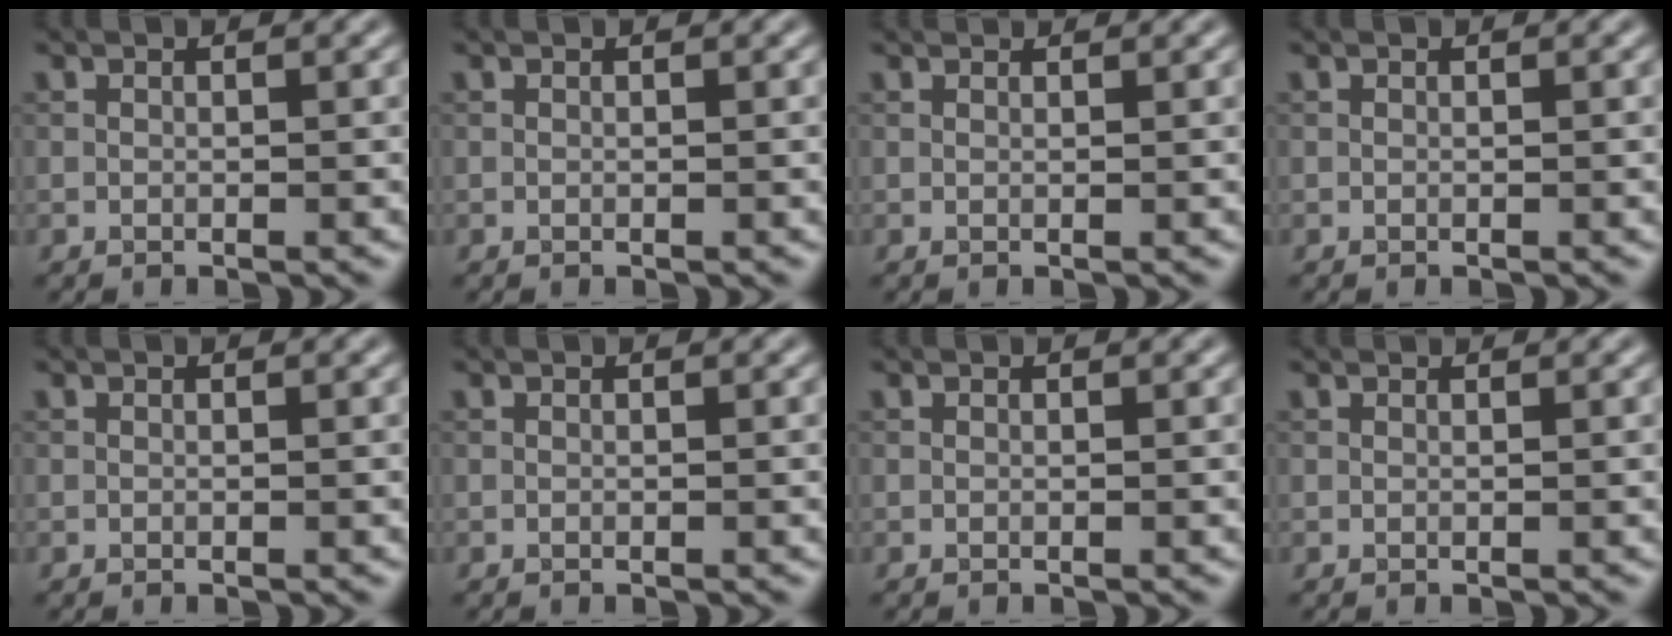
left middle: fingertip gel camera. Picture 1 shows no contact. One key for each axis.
{"total": 0.0}
{"total": 1.7, "fx": 1.6, "fy": 0.2, "fz": 0.5, "tx": -0.021, "ty": -0.003, "tz": 0.015}
{"total": 0.0}
{"total": 0.0}
{"total": 0.0}
{"total": 0.0}
{"total": 1.1, "fx": 1.1, "fy": 0.1, "fz": 0.3, "tx": -0.013, "ty": -0.005, "tz": 0.009}